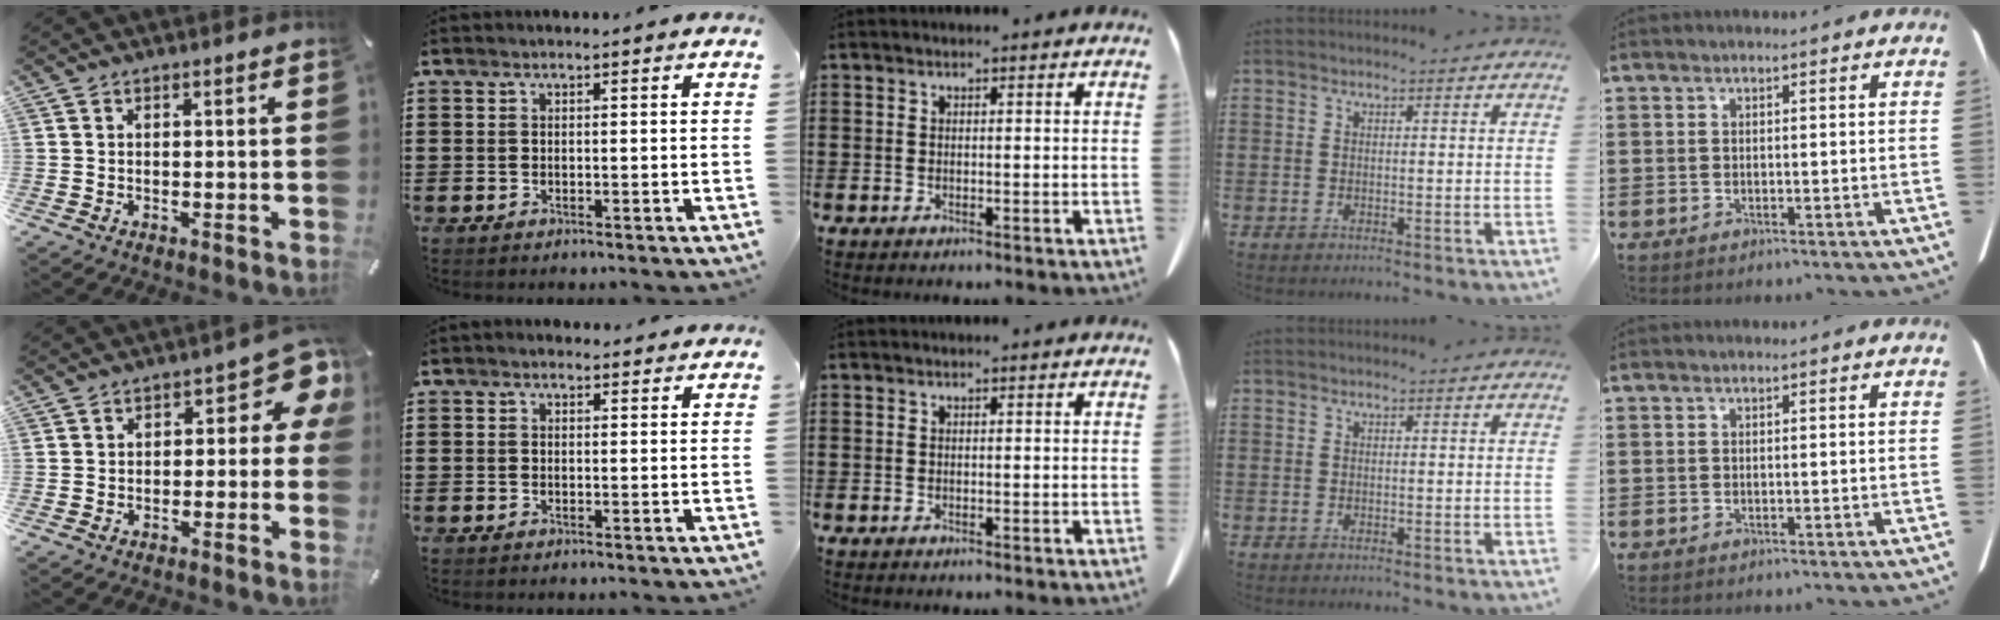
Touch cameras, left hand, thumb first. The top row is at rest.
{"thumb": {"total": 7.6, "force": [1.7, 4.2, 6.1], "torque": [-0.077, -0.017, 0.024]}, "index": {"total": 1.1, "force": [0.9, 0.6, 0.2], "torque": [-0.007, 0.005, 0.018]}}